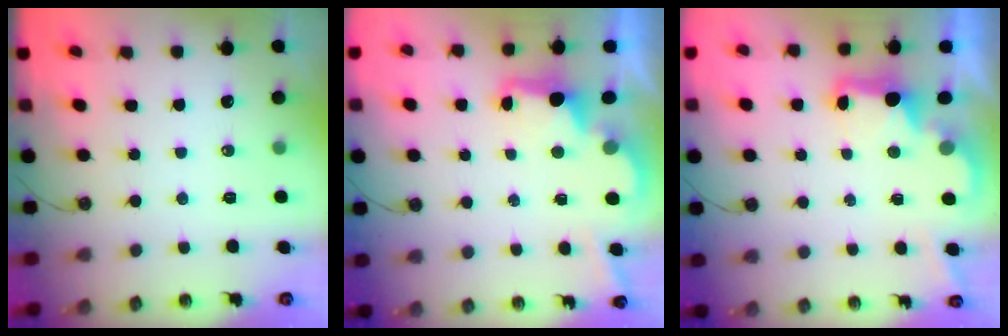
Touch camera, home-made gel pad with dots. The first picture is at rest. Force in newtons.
{"total": 2.6, "press": 2.5, "slide": 0.8}
{"total": 3.0, "press": 2.9, "slide": 0.6}